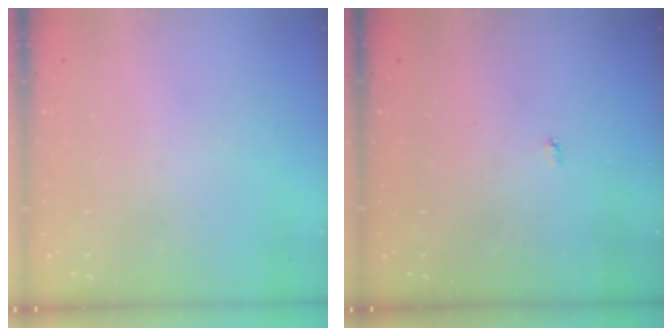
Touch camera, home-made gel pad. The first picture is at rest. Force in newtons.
{"total": 2.1, "press": 2.1, "slide": 0.4}